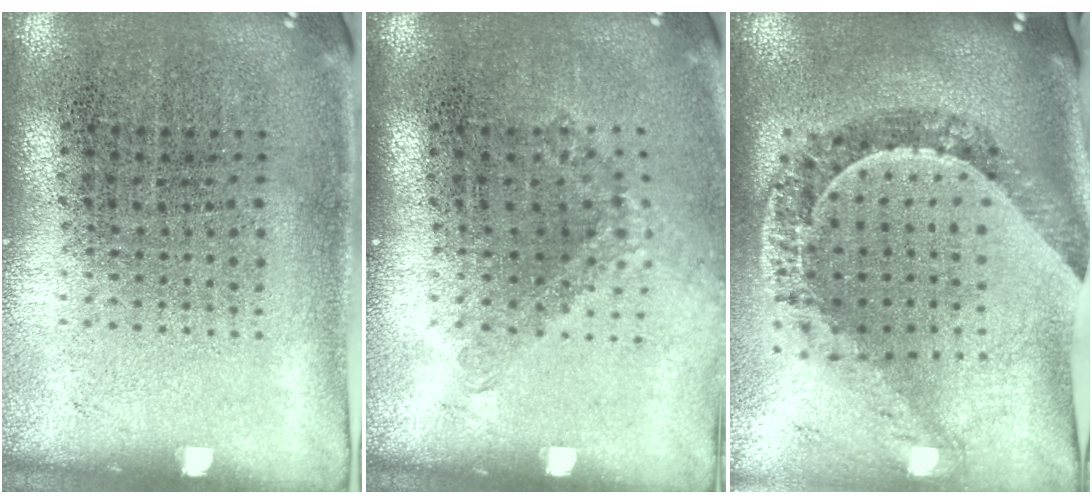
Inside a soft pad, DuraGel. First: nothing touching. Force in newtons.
{"total": 1.2, "press": 0.9, "slide": 0.8}
{"total": 1.4, "press": 1.4, "slide": 0.4}